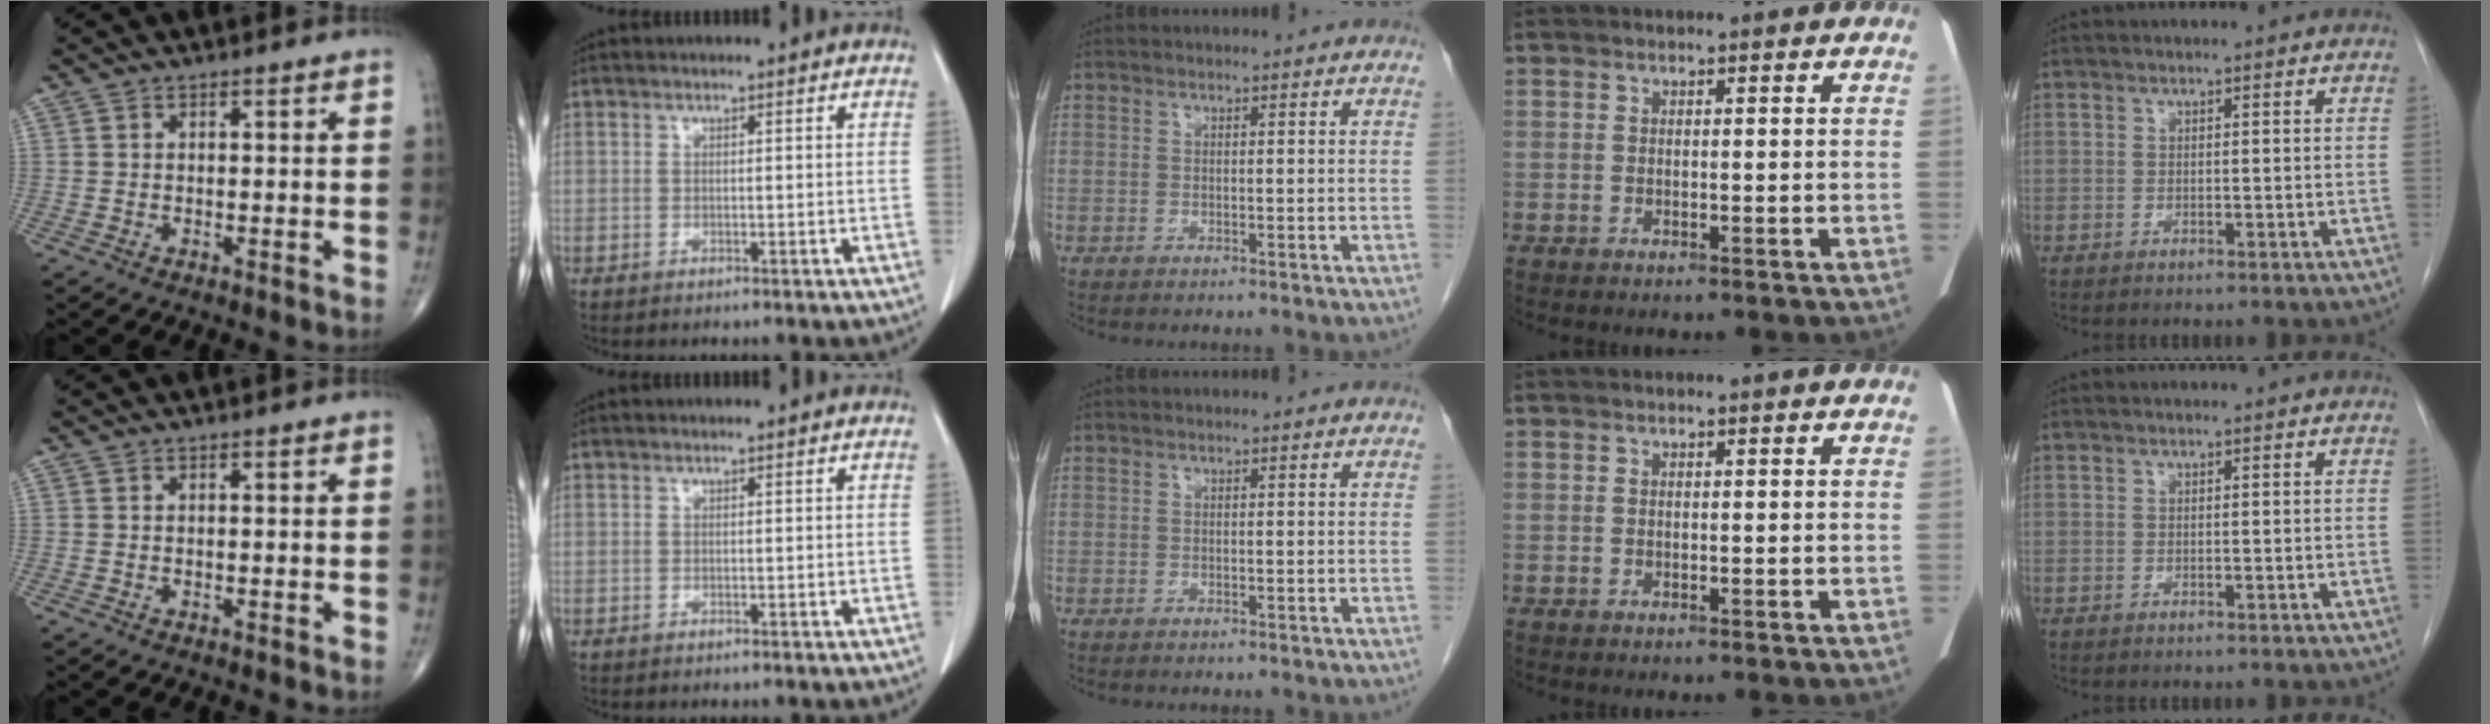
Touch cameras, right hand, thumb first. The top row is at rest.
{}